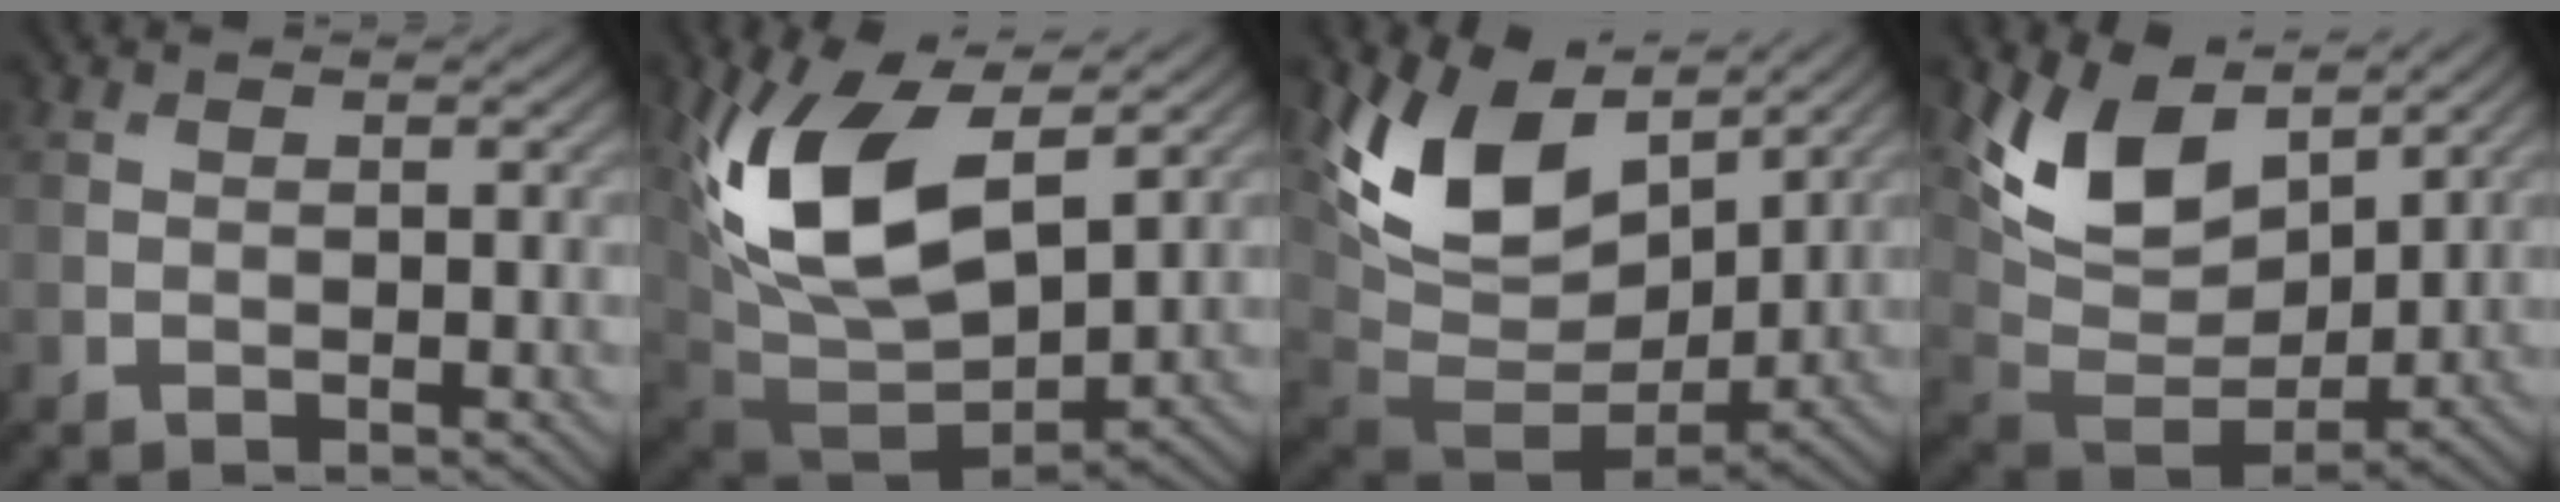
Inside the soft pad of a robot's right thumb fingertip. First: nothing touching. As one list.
[{"total": 14.7, "force": [5.4, 8.0, 11.1], "torque": [-0.234, -0.005, 0.109]}, {"total": 14.1, "force": [6.0, 8.7, 9.4], "torque": [-0.199, 0.007, 0.115]}, {"total": 11.6, "force": [6.3, 6.7, 7.1], "torque": [-0.156, 0.003, 0.121]}]